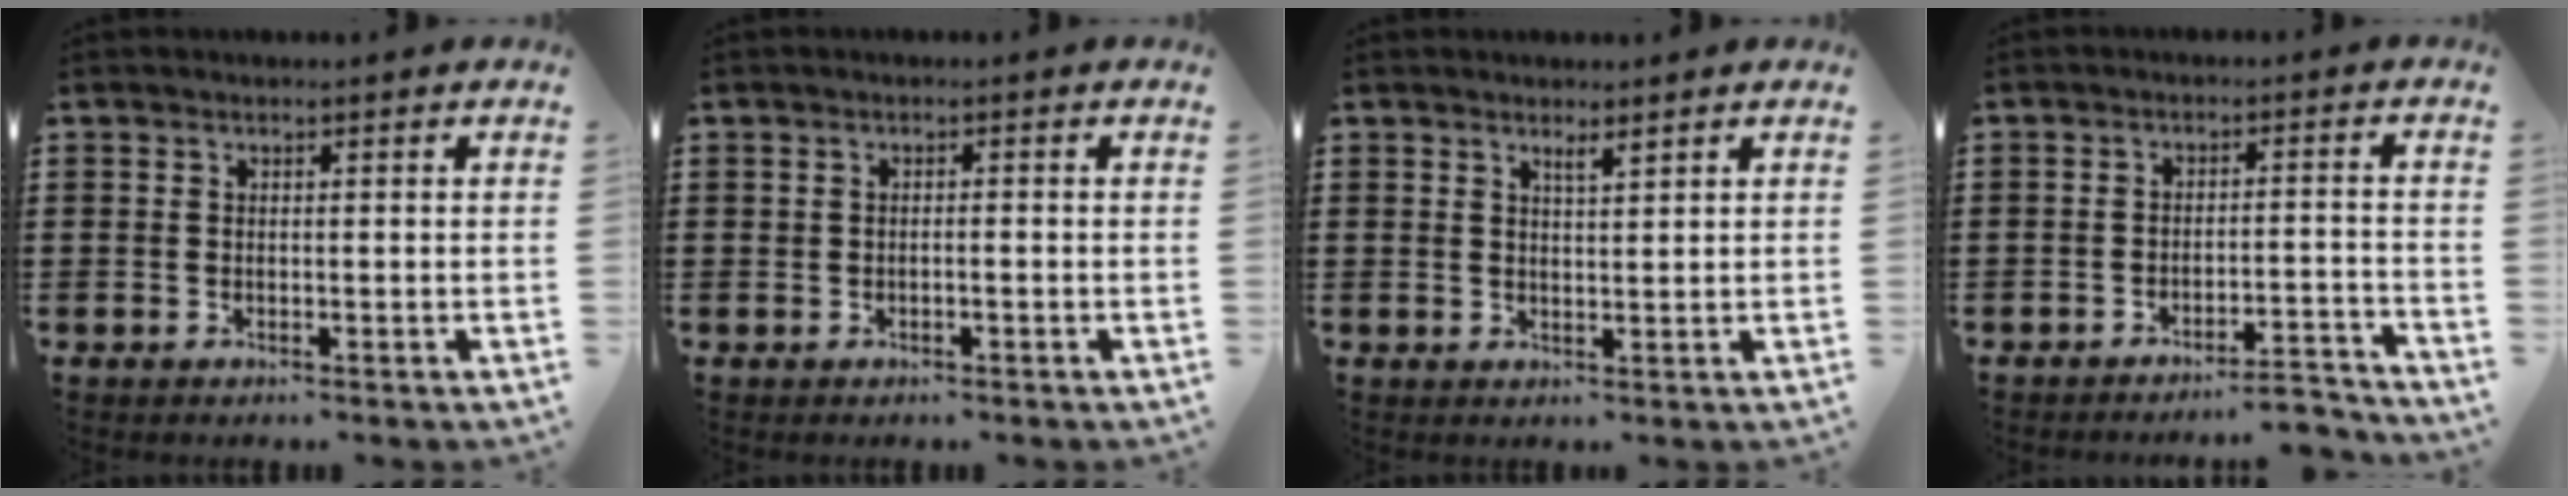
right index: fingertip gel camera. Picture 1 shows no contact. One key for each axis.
{"total": 0.6, "fx": -0.2, "fy": 0.1, "fz": 0.6, "tx": -0.010, "ty": -0.004, "tz": -0.002}
{"total": 1.7, "fx": 1.3, "fy": 0.1, "fz": 1.0, "tx": -0.019, "ty": 0.002, "tz": 0.023}
{"total": 3.9, "fx": -3.8, "fy": 0.2, "fz": 1.0, "tx": -0.020, "ty": -0.002, "tz": -0.076}